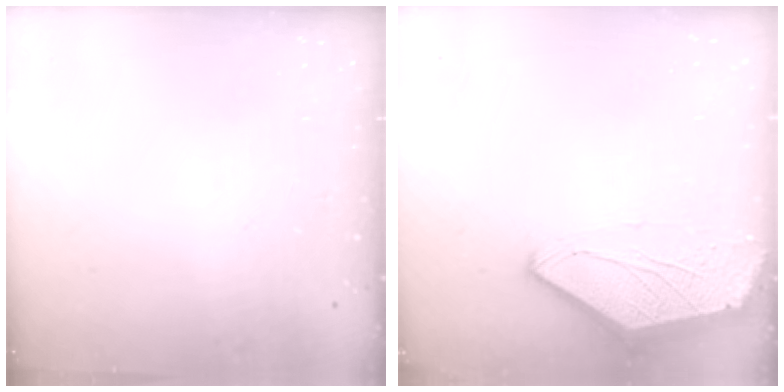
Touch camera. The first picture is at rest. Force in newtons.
{"total": 0.0}